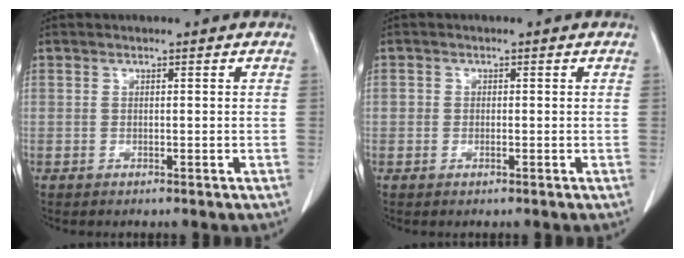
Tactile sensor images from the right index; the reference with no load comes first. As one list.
[{"total": 1.0, "force": [-0.2, 0.8, 0.6], "torque": [-0.009, 0.001, -0.003]}]